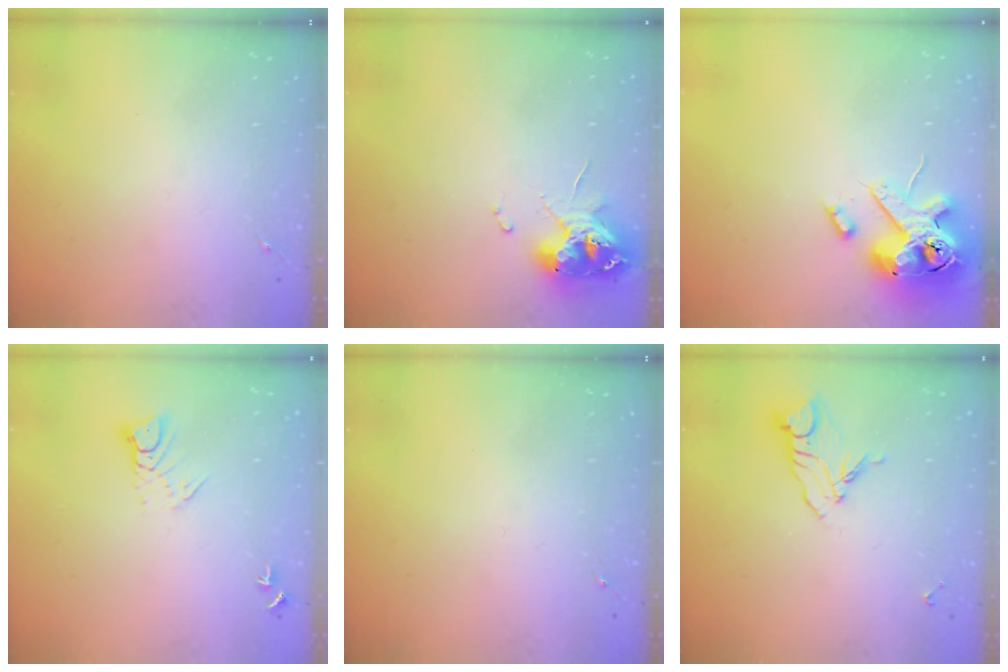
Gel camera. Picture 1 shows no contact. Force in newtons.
{"total": 11.1, "press": 11.0, "slide": 1.2}
{"total": 15.9, "press": 15.7, "slide": 2.7}
{"total": 5.5, "press": 5.5, "slide": 0.4}
{"total": 0.0}
{"total": 8.5, "press": 8.4, "slide": 0.9}